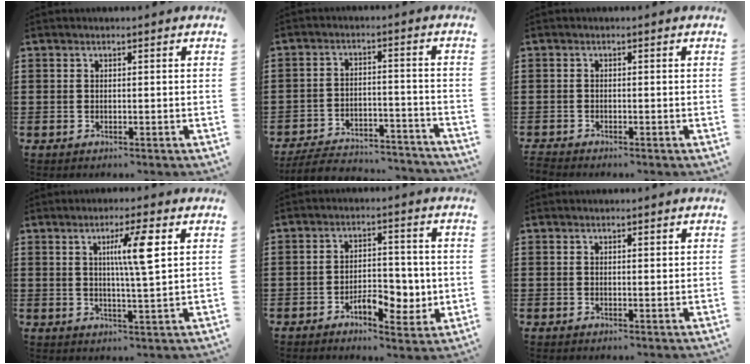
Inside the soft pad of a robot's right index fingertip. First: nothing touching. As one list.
[{"total": 5.5, "force": [-5.2, 0.9, 1.4], "torque": [-0.034, 0.005, -0.106]}, {"total": 0.9, "force": [-0.8, 0.1, -0.1], "torque": [-0.001, 0.001, -0.018]}, {"total": 6.8, "force": [2.3, 0.4, 6.3], "torque": [-0.121, 0.001, 0.029]}, {"total": 6.4, "force": [-2.1, 3.4, 5.0], "torque": [-0.066, 0.004, -0.039]}, {"total": 0.6, "force": [0.3, 0.2, 0.4], "torque": [-0.009, 0.003, 0.006]}]